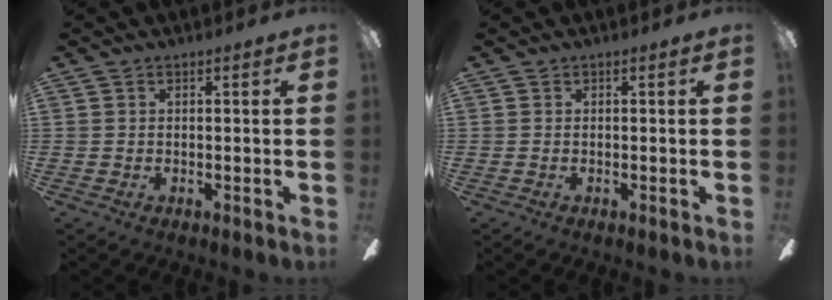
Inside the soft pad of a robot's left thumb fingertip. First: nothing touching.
{"total": 0.0}